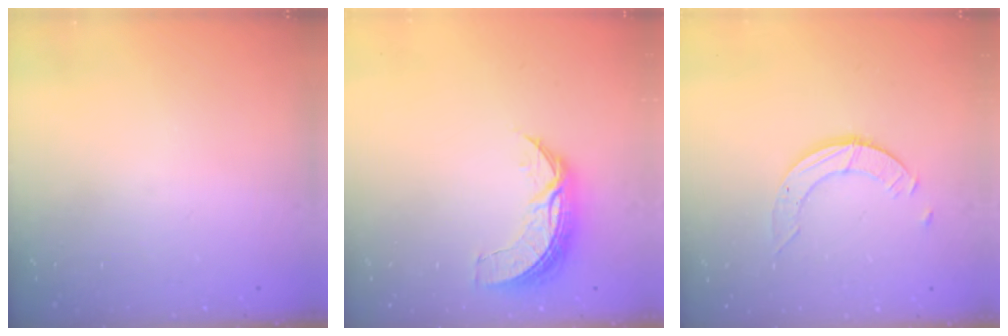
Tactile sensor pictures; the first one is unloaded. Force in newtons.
{"total": 7.7, "press": 7.7, "slide": 0.7}
{"total": 3.5, "press": 3.5, "slide": 0.2}